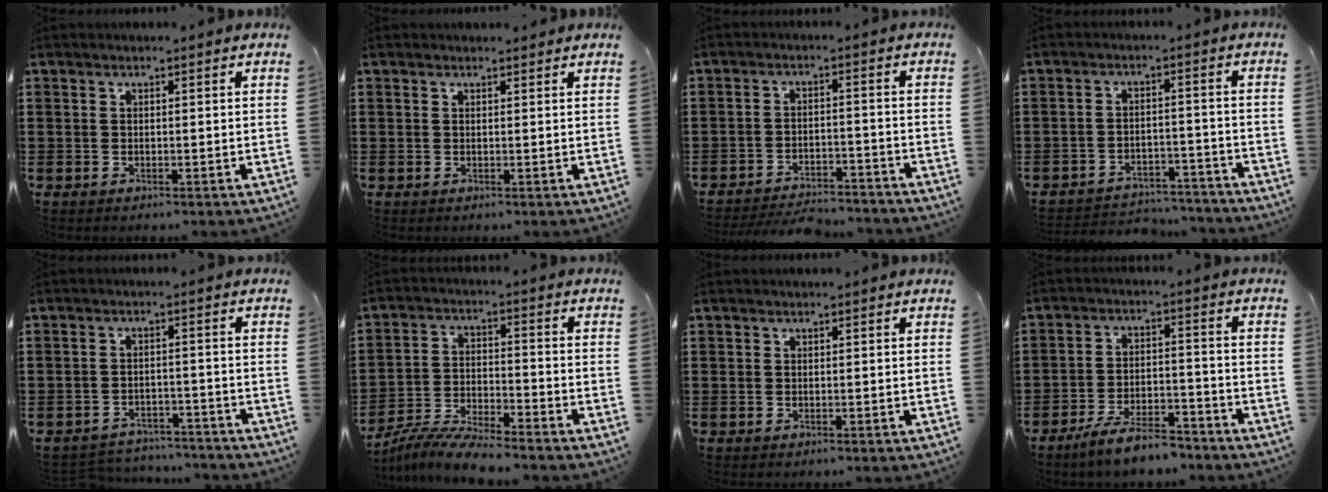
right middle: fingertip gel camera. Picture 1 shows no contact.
{"total": 0.5, "force": [0.5, 0.1, 0.0], "torque": [0.005, -0.002, 0.008]}
{"total": 4.3, "force": [-4.2, 0.6, 0.6], "torque": [-0.019, 0.004, -0.090]}
{"total": 4.0, "force": [-3.9, 0.7, 0.3], "torque": [-0.008, 0.006, -0.084]}
{"total": 3.6, "force": [-3.5, 0.5, 0.1], "torque": [-0.006, 0.004, -0.076]}
{"total": 7.3, "force": [-7.1, 0.2, 1.9], "torque": [-0.044, 0.001, -0.140]}
{"total": 0.0}
{"total": 7.2, "force": [-6.3, 1.3, 3.3], "torque": [-0.067, 0.007, -0.121]}